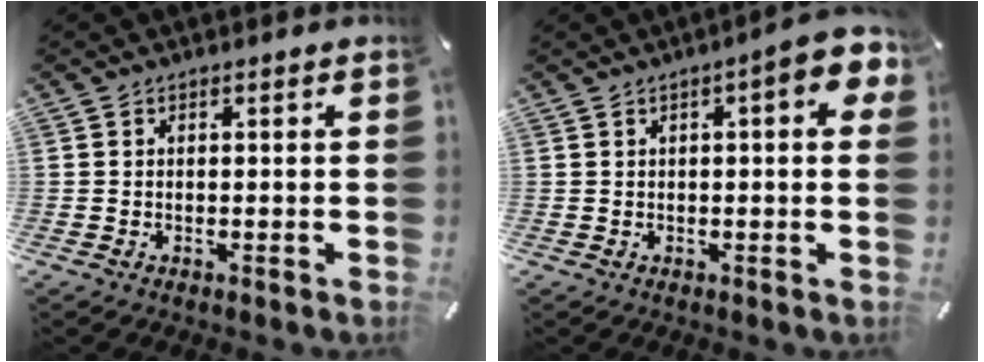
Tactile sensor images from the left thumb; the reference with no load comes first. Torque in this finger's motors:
{"motor_torque": [0.43, 0.44, 0.59, -0.31, 0.10]}